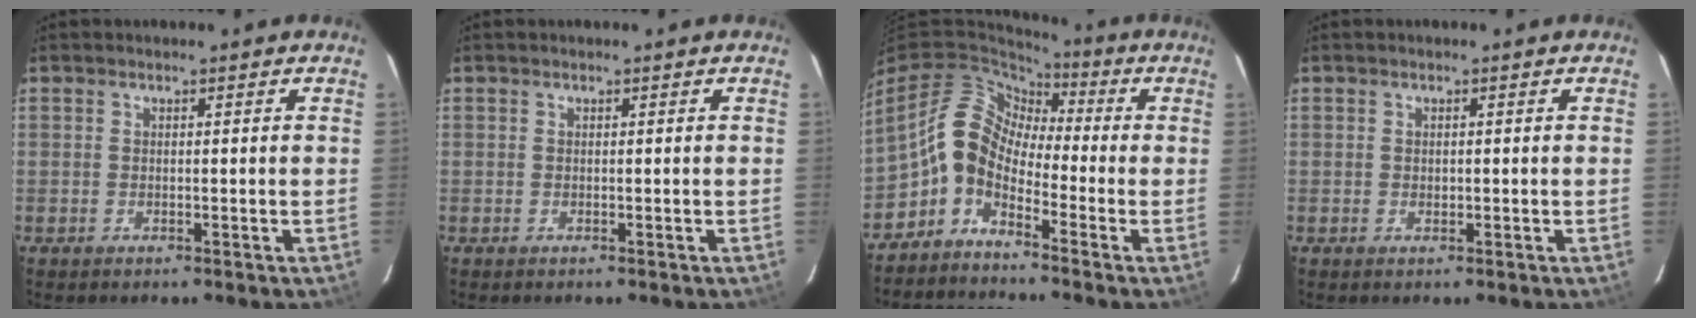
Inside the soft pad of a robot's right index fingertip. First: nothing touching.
{"total": 0.0}
{"total": 8.5, "force": [-2.8, 5.7, 5.6], "torque": [-0.107, 0.020, -0.075]}
{"total": 0.7, "force": [-0.1, 0.6, 0.4], "torque": [-0.006, 0.003, 0.000]}